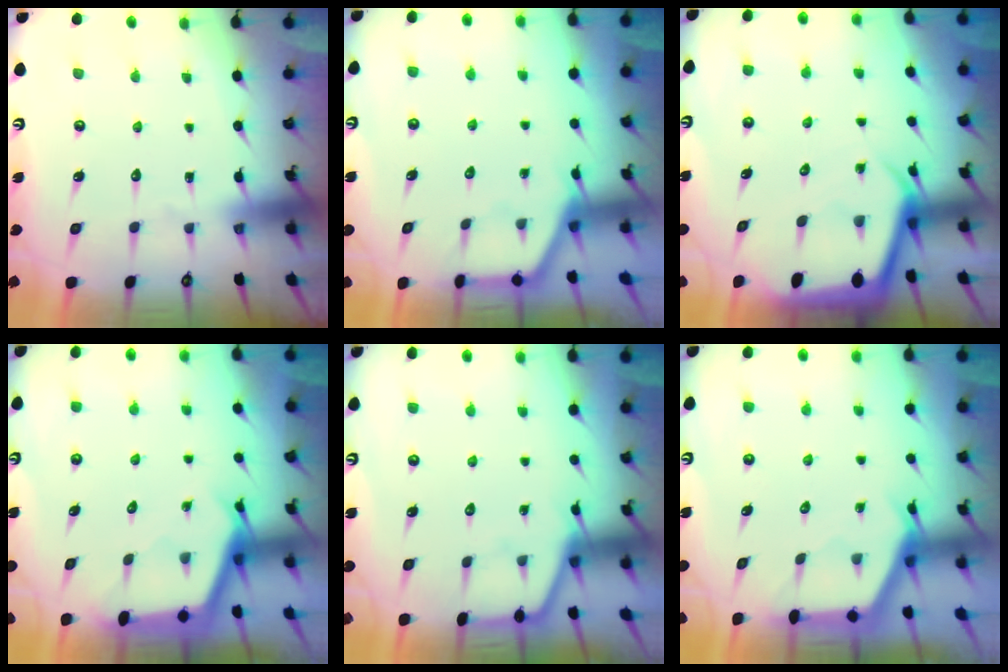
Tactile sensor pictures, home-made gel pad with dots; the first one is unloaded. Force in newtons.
{"total": 2.4, "press": 2.4, "slide": 0.4}
{"total": 2.6, "press": 2.6, "slide": 0.1}
{"total": 2.4, "press": 2.4, "slide": 0.2}
{"total": 2.3, "press": 2.3, "slide": 0.4}
{"total": 2.6, "press": 2.6, "slide": 0.3}